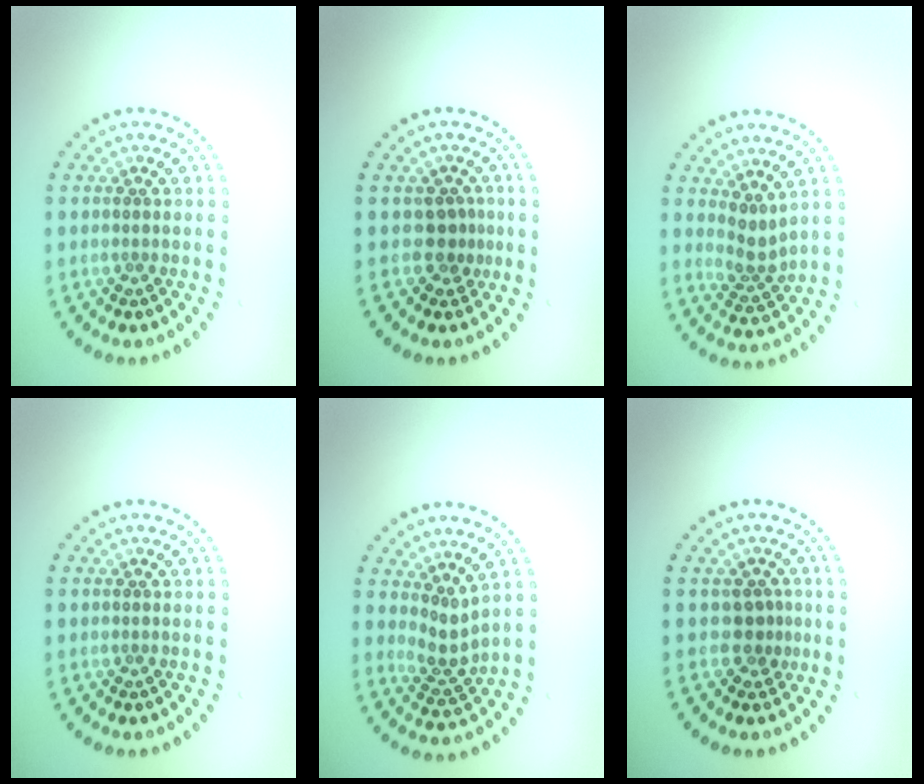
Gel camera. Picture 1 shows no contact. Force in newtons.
{"total": 1.9, "press": 1.3, "slide": 1.3}
{"total": 2.3, "press": 1.6, "slide": 1.7}
{"total": 0.0}
{"total": 2.3, "press": 1.5, "slide": 1.7}
{"total": 1.8, "press": 1.3, "slide": 1.3}